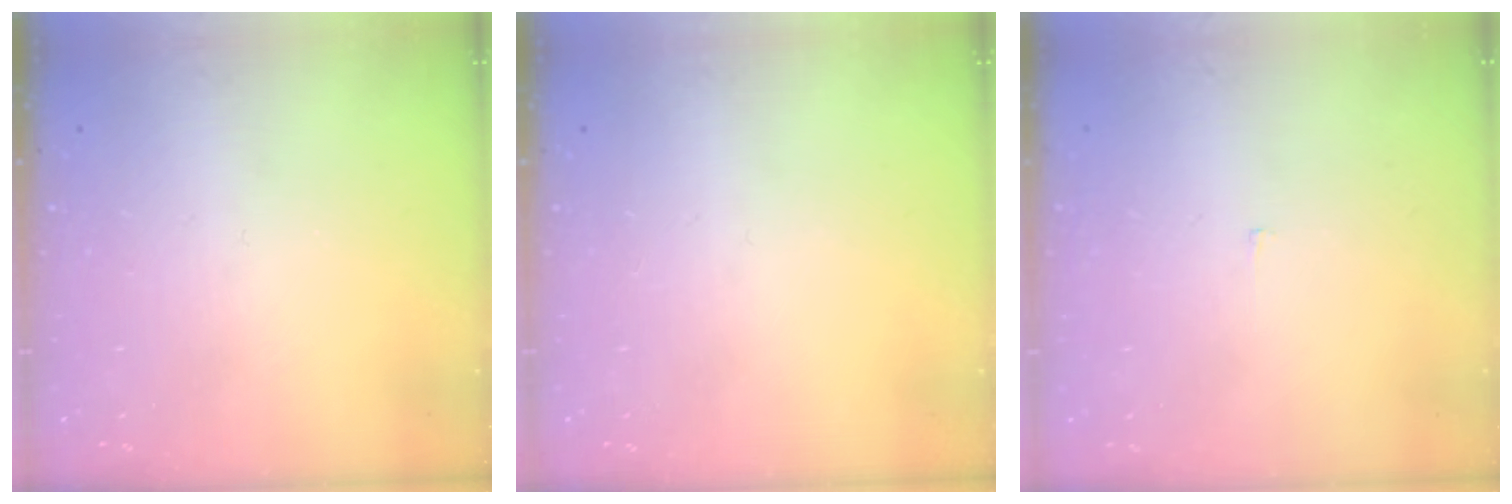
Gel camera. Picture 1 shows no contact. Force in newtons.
{"total": 0.0}
{"total": 1.9, "press": 1.9, "slide": 0.1}